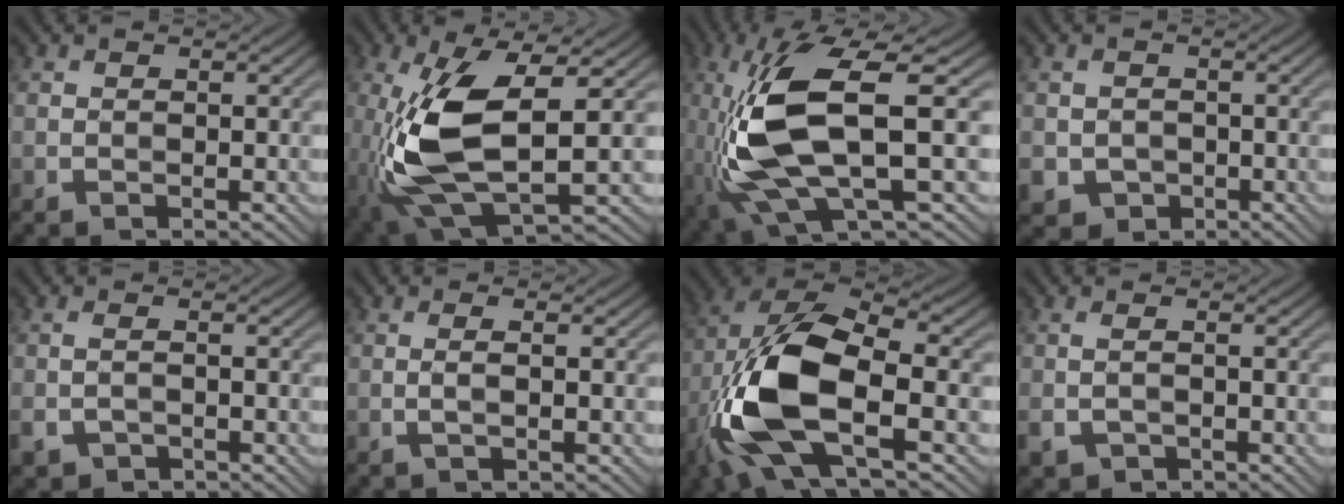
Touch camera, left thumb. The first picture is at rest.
{"total": 12.7, "force": [-0.8, 5.1, 11.6], "torque": [-0.263, -0.009, -0.012]}
{"total": 12.6, "force": [-1.6, 3.5, 12.0], "torque": [-0.254, -0.006, -0.029]}
{"total": 3.5, "force": [-1.3, 3.1, 0.9], "torque": [-0.032, -0.011, -0.028]}
{"total": 2.2, "force": [-1.2, 1.2, 1.3], "torque": [-0.039, -0.003, -0.025]}
{"total": 1.3, "force": [-0.2, -0.1, 1.3], "torque": [-0.029, 0.005, -0.005]}
{"total": 14.8, "force": [-4.1, 6.5, 12.7], "torque": [-0.294, -0.004, -0.086]}
{"total": 2.3, "force": [-0.9, 1.4, 1.6], "torque": [-0.046, -0.006, -0.017]}